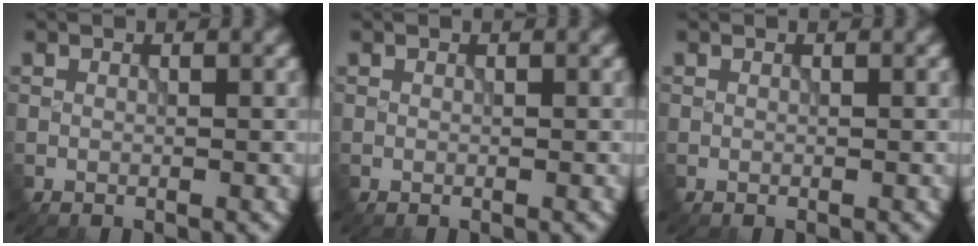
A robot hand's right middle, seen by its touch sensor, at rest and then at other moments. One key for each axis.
{"total": 0.0}
{"total": 0.0}